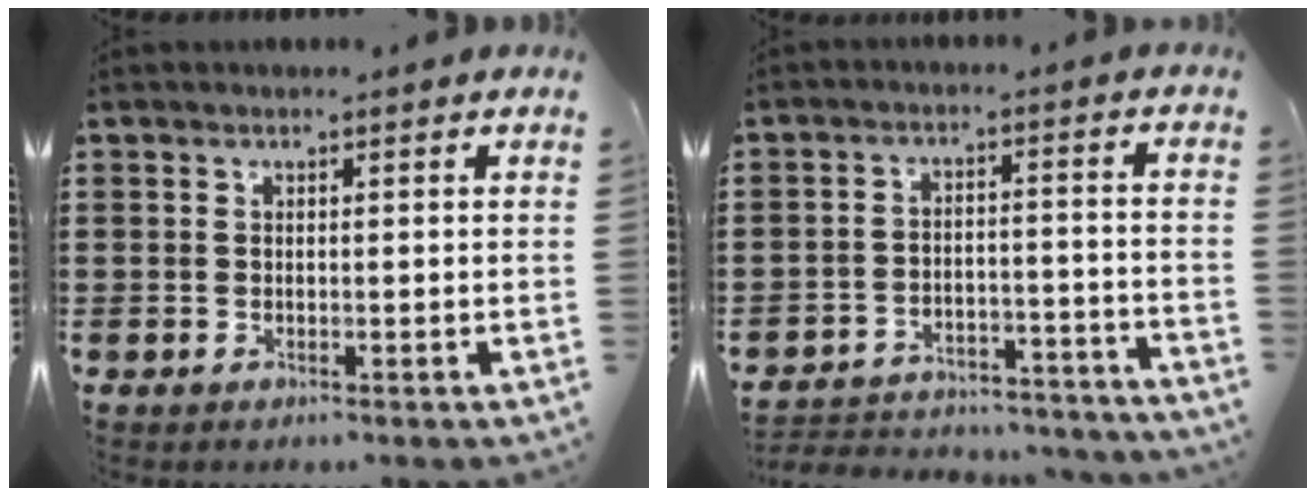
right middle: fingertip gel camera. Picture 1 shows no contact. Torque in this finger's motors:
{"motor_torque": [0.89, 0.09, 0.17, 0.06]}